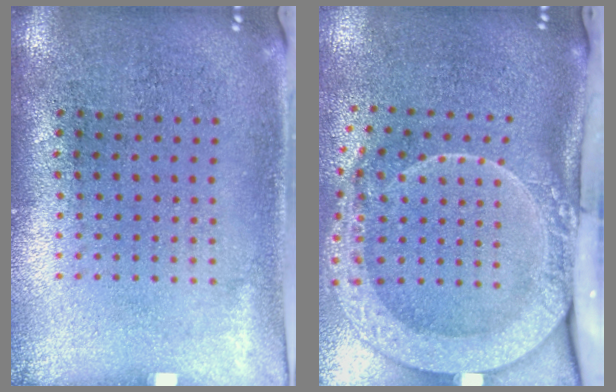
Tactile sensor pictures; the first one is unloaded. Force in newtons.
{"total": 3.0, "press": 2.1, "slide": 2.1}